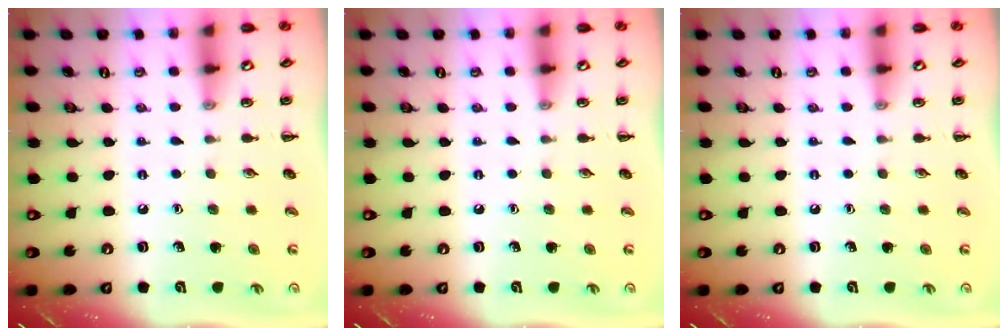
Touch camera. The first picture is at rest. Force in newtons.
{"total": 0.0}
{"total": 0.0}